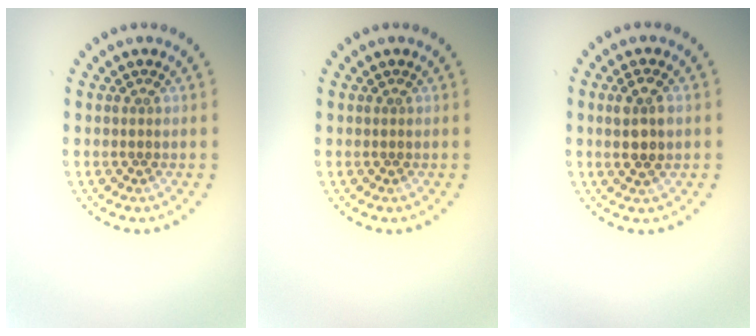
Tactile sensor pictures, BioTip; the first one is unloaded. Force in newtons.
{"total": 0.0}
{"total": 2.6, "press": 2.5, "slide": 0.6}